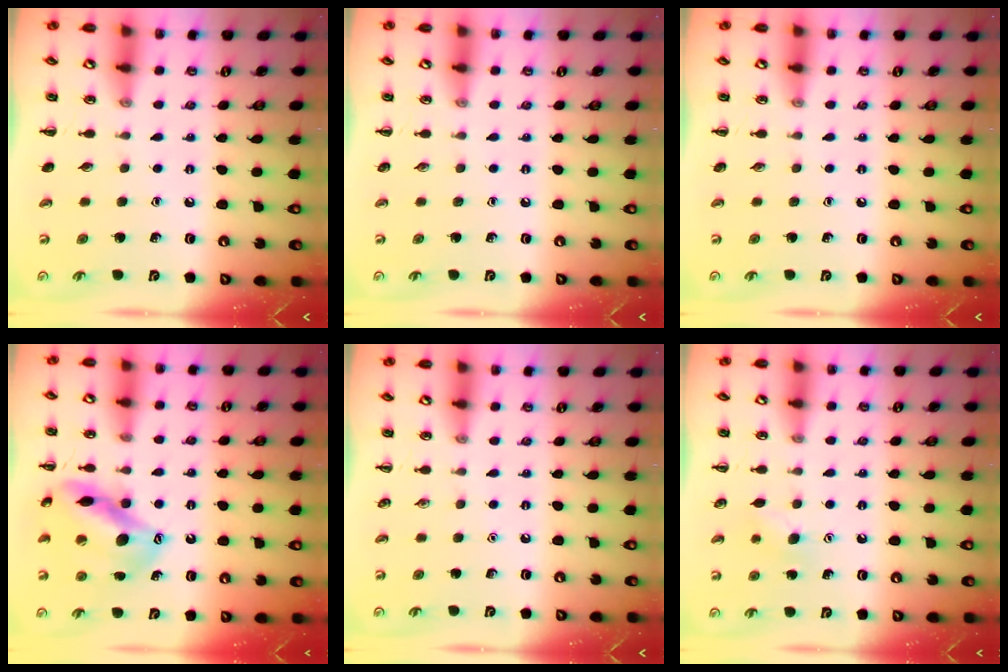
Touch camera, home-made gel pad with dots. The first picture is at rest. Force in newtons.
{"total": 0.0}
{"total": 0.0}
{"total": 14.6, "press": 14.1, "slide": 3.7}
{"total": 0.0}
{"total": 4.3, "press": 4.2, "slide": 1.0}